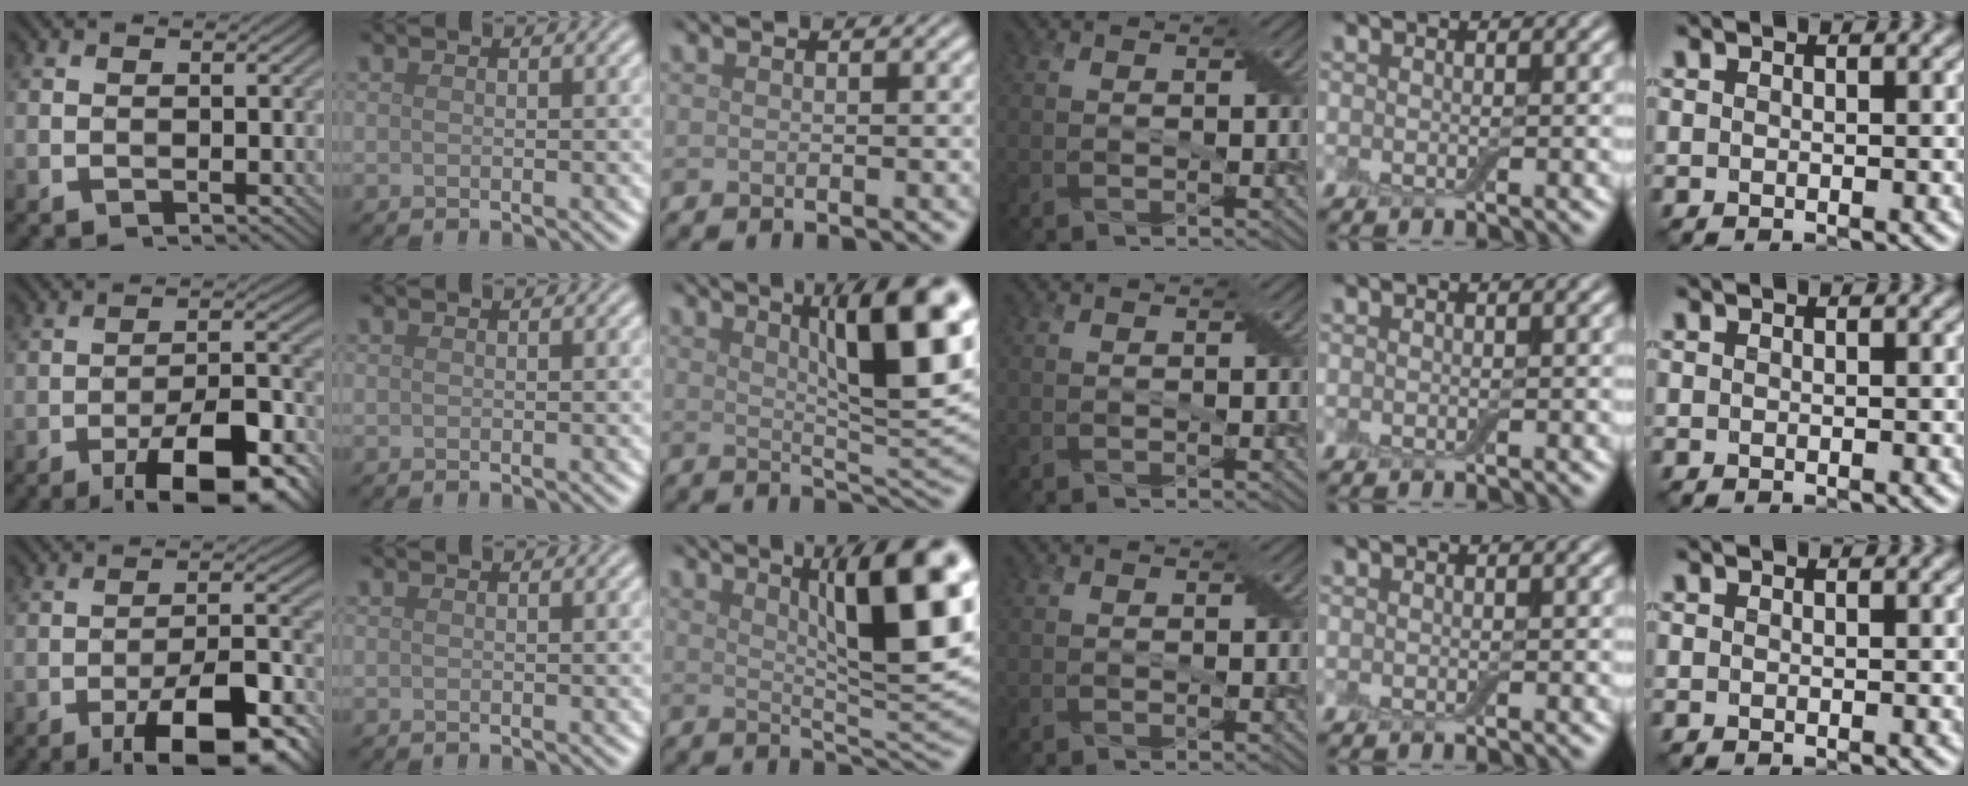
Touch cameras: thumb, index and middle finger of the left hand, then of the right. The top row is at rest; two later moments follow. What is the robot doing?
{"motion": "close", "object": "airpods case & airpods"}